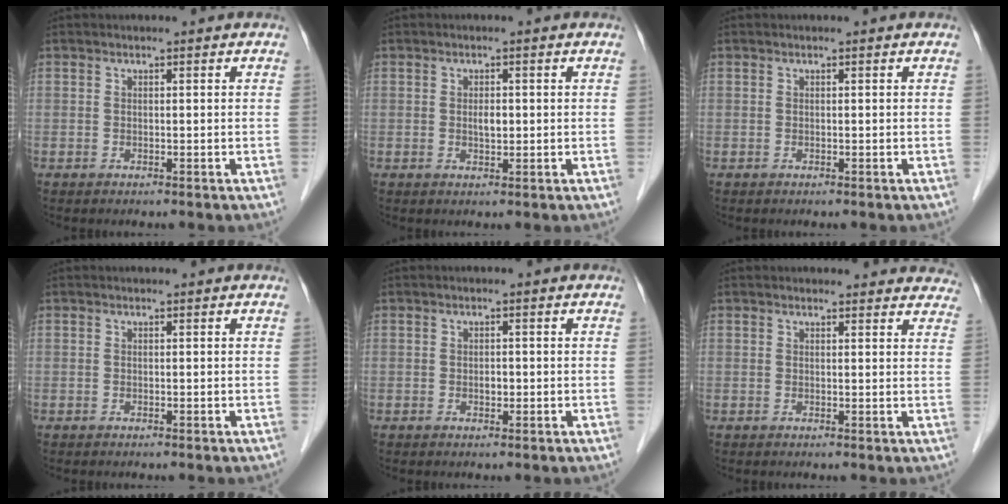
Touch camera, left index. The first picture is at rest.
{"total": 1.7, "force": [0.0, 0.7, 1.6], "torque": [-0.028, -0.002, 0.001]}
{"total": 0.0}
{"total": 0.0}
{"total": 1.2, "force": [-0.3, 0.7, 0.9], "torque": [-0.016, -0.001, -0.004]}
{"total": 10.5, "force": [10.0, 2.8, 1.5], "torque": [0.022, -0.007, 0.080]}